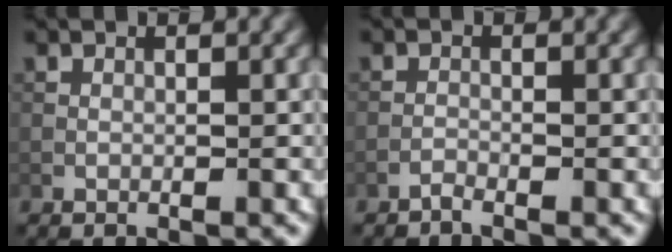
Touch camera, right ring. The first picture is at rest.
{"total": 0.6, "force": [-0.6, 0.0, 0.1], "torque": [-0.002, 0.001, -0.015]}